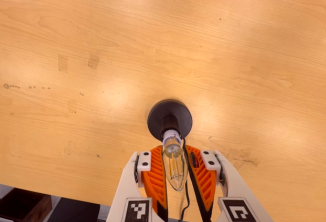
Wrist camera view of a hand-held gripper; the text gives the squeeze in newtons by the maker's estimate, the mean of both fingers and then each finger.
{"total": 9.4, "left": 9.2, "right": 9.7}